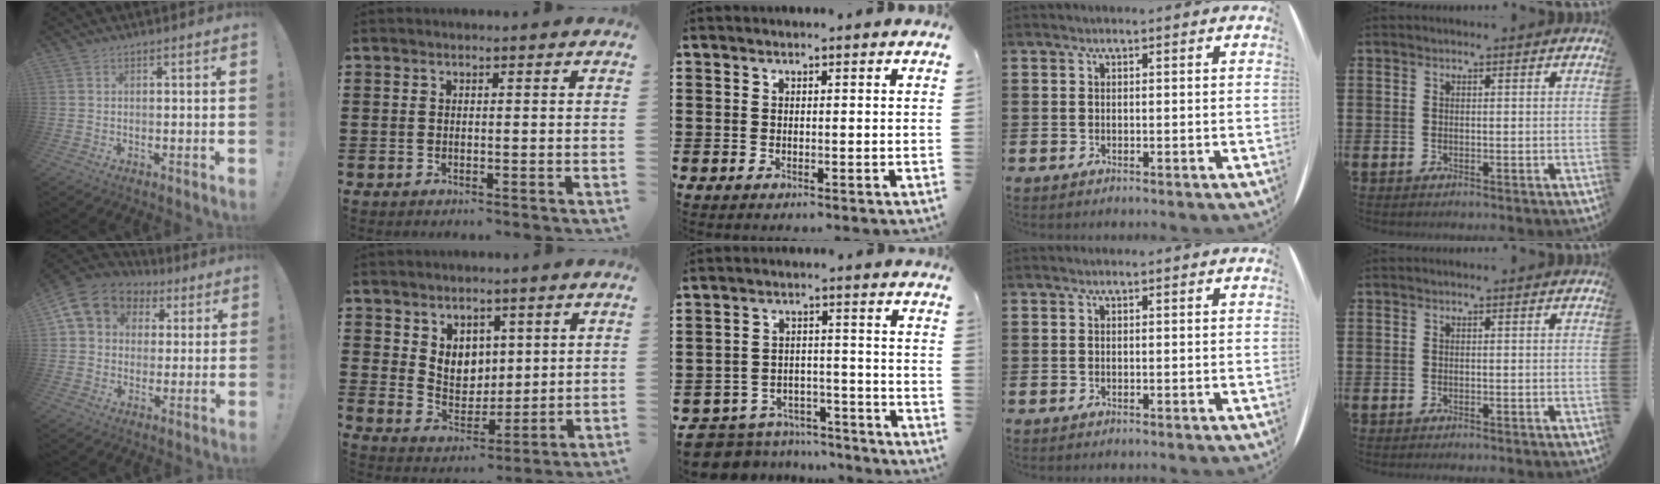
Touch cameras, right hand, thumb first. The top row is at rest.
{"thumb": {"total": 11.4, "force": [4.1, 9.3, 5.2], "torque": [-0.076, -0.013, 0.083]}, "index": {"total": 5.5, "force": [3.2, 4.3, 1.3], "torque": [-0.040, -0.002, 0.058]}, "middle": {"total": 6.7, "force": [-6.6, 1.2, 0.5], "torque": [-0.024, 0.014, -0.137]}}